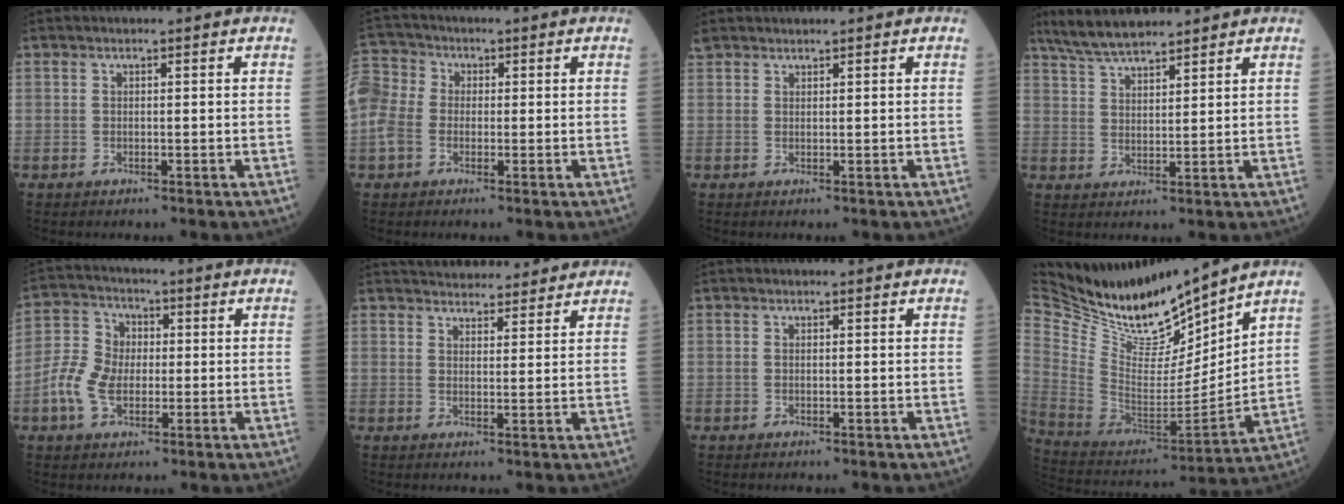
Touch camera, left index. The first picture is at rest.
{"total": 13.0, "force": [0.0, 11.1, 6.9], "torque": [-0.211, 0.040, -0.002]}
{"total": 1.6, "force": [1.6, 0.3, 0.3], "torque": [-0.014, 0.023, 0.035]}
{"total": 7.9, "force": [6.9, 1.2, 3.5], "torque": [-0.074, 0.019, 0.131]}
{"total": 7.7, "force": [-1.5, 5.7, 5.0], "torque": [-0.128, 0.017, -0.034]}
{"total": 11.2, "force": [10.5, 2.8, 2.9], "torque": [-0.031, 0.017, 0.138]}
{"total": 0.0}
{"total": 20.5, "force": [18.3, 4.3, 8.2], "torque": [-0.183, -0.025, 0.347]}